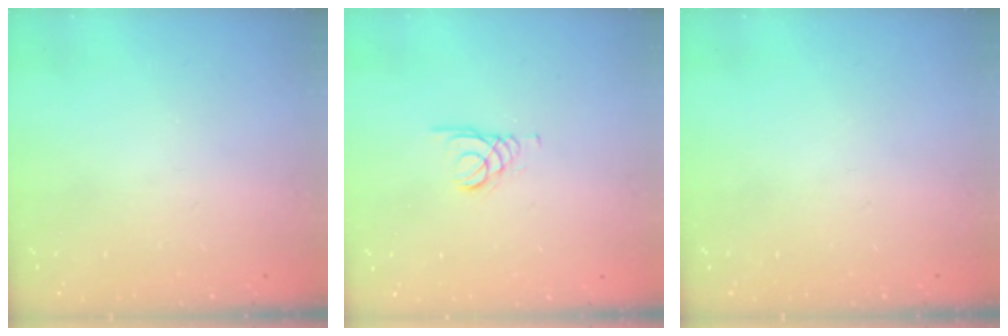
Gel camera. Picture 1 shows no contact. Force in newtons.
{"total": 1.6, "press": 1.6, "slide": 0.0}
{"total": 0.0}